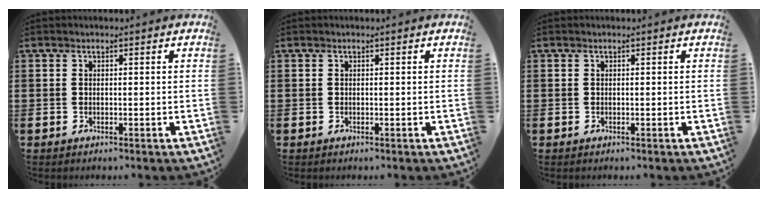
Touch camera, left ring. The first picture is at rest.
{"total": 0.0}
{"total": 0.0}